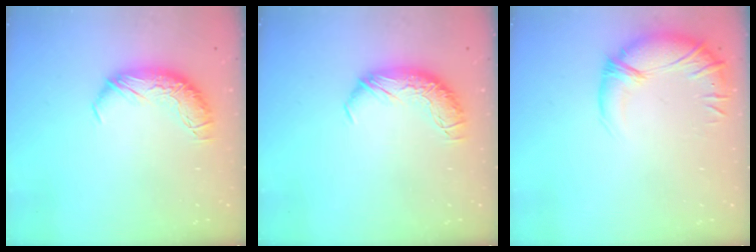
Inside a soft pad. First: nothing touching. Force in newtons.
{"total": 0.0}
{"total": 3.0, "press": 1.5, "slide": 2.6}